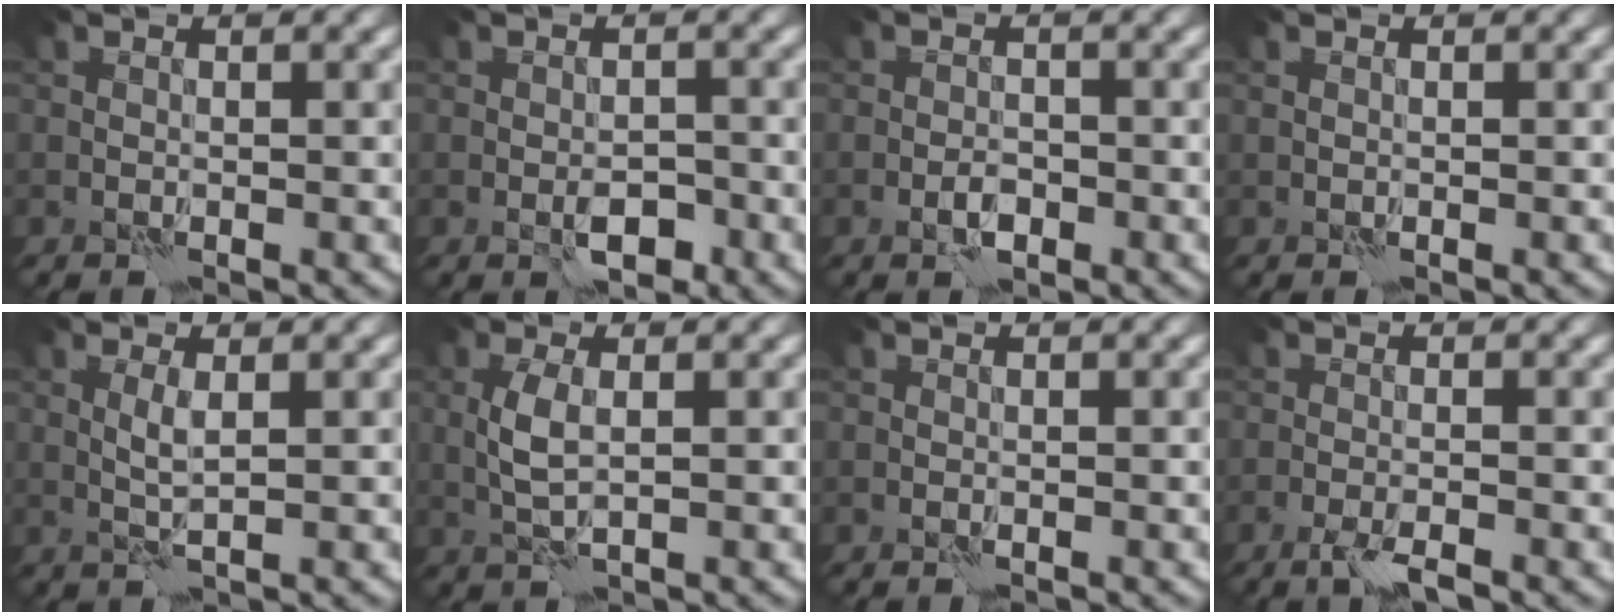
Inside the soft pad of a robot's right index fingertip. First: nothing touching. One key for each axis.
{"total": 2.5, "fx": -1.2, "fy": 1.2, "fz": 1.8, "tx": -0.029, "ty": 0.001, "tz": -0.019}
{"total": 1.7, "fx": -0.9, "fy": 0.7, "fz": 1.2, "tx": -0.021, "ty": 0.003, "tz": -0.019}
{"total": 0.0}
{"total": 1.6, "fx": 0.5, "fy": 0.1, "fz": 1.5, "tx": -0.038, "ty": 0.002, "tz": 0.008}
{"total": 2.8, "fx": 0.2, "fy": 1.0, "fz": 2.6, "tx": -0.063, "ty": 0.002, "tz": 0.004}
{"total": 0.0}
{"total": 2.1, "fx": -1.5, "fy": 0.2, "fz": 1.5, "tx": -0.035, "ty": -0.004, "tz": -0.033}